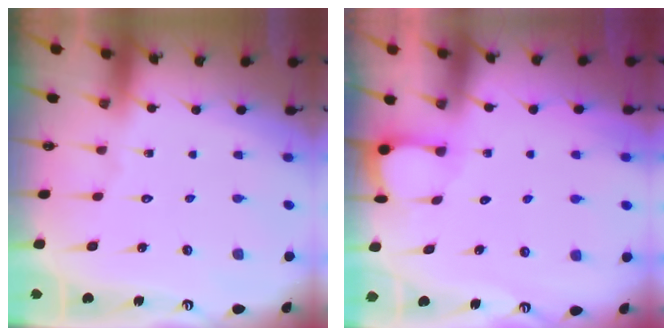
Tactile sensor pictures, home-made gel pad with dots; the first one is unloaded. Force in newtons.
{"total": 2.0, "press": 2.0, "slide": 0.2}